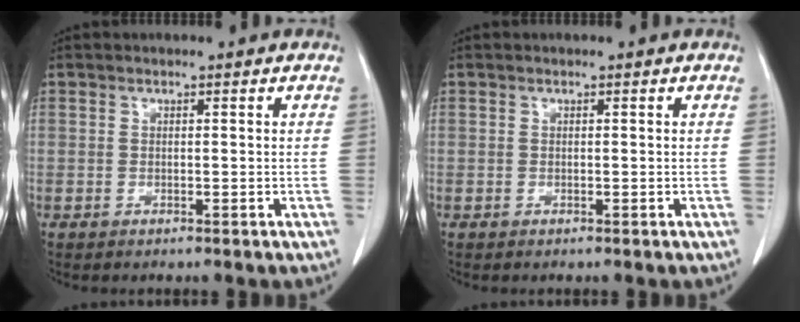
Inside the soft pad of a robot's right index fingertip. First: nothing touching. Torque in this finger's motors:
{"motor_torque": [0.00, 0.00, 0.00, 0.00]}